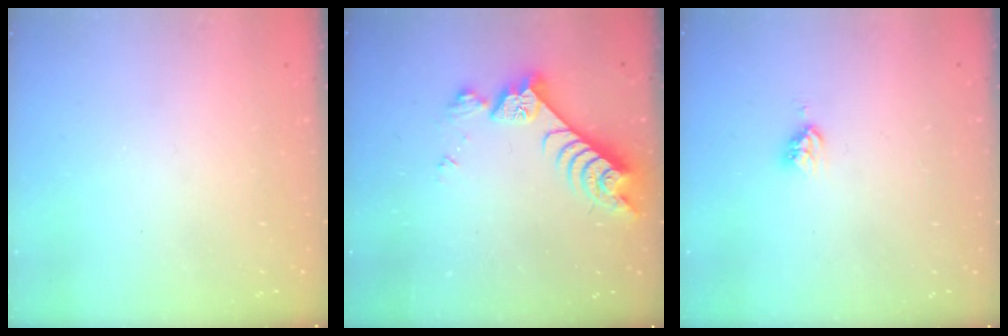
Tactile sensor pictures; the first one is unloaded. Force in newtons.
{"total": 7.3, "press": 7.2, "slide": 1.2}
{"total": 3.9, "press": 3.9, "slide": 0.5}